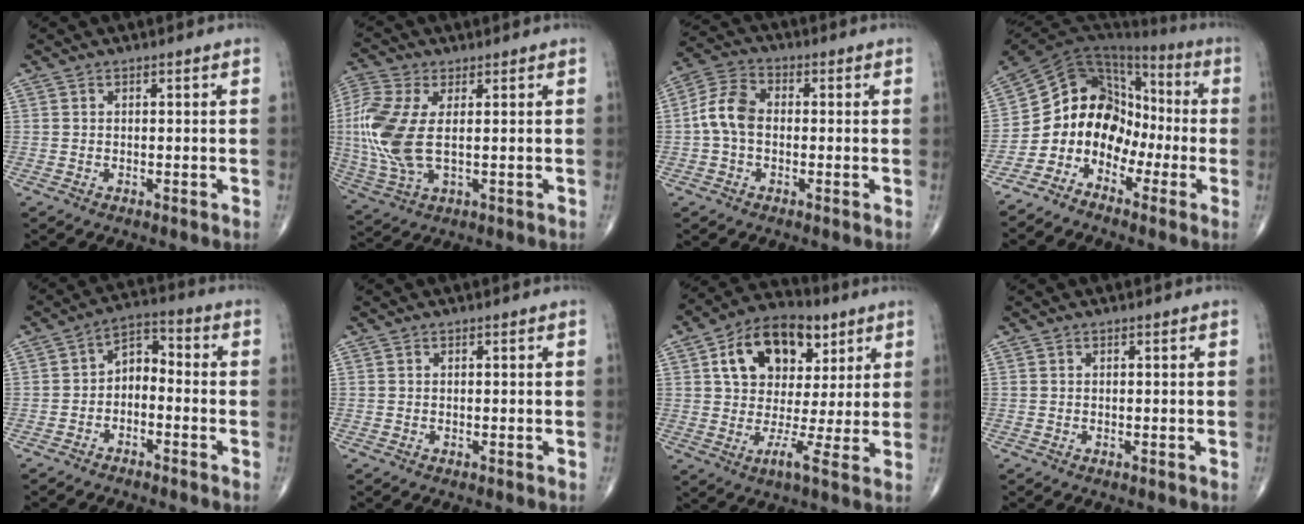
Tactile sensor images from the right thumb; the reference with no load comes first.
{"total": 13.4, "force": [0.8, 6.6, 11.6], "torque": [-0.294, -0.003, 0.020]}
{"total": 7.3, "force": [-0.5, 5.0, 5.3], "torque": [-0.102, 0.023, -0.021]}
{"total": 12.2, "force": [-4.9, 9.5, 5.9], "torque": [-0.066, 0.089, -0.099]}
{"total": 5.9, "force": [-2.1, 3.8, 4.1], "torque": [-0.050, 0.040, -0.049]}
{"total": 0.0}
{"total": 16.3, "force": [6.4, 10.2, 11.0], "torque": [-0.144, -0.002, 0.099]}
{"total": 0.0}